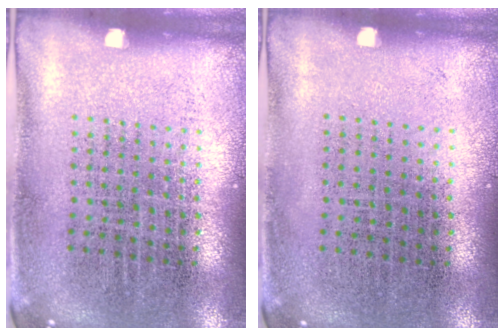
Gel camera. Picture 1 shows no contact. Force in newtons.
{"total": 0.0}